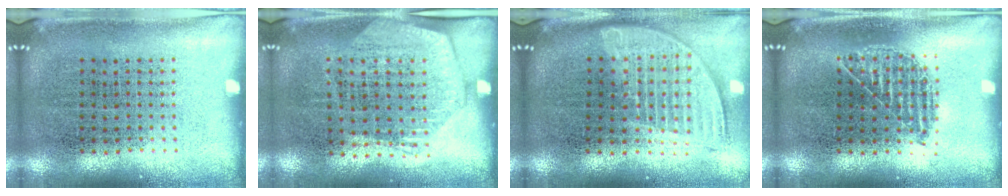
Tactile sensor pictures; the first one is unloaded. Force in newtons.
{"total": 1.4, "press": 1.3, "slide": 0.6}
{"total": 1.8, "press": 1.5, "slide": 1.0}
{"total": 1.0, "press": 0.9, "slide": 0.3}